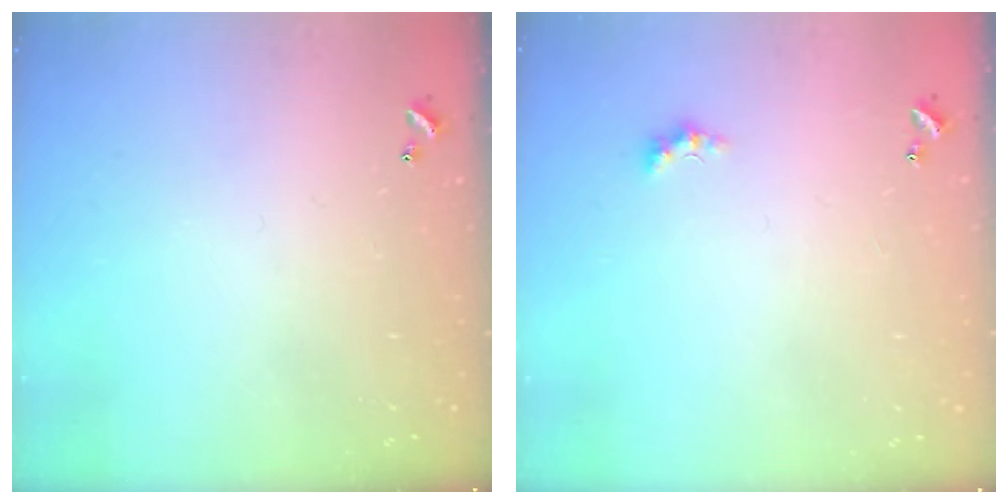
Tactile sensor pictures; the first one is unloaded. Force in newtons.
{"total": 1.6, "press": 1.5, "slide": 0.5}